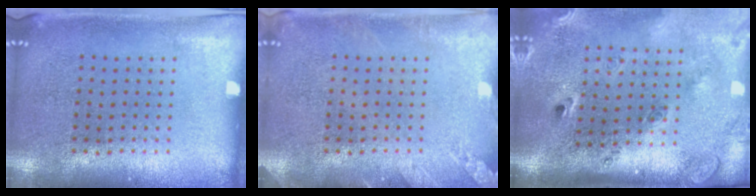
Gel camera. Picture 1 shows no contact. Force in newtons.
{"total": 1.6, "press": 1.6, "slide": 0.2}
{"total": 2.9, "press": 2.0, "slide": 2.1}